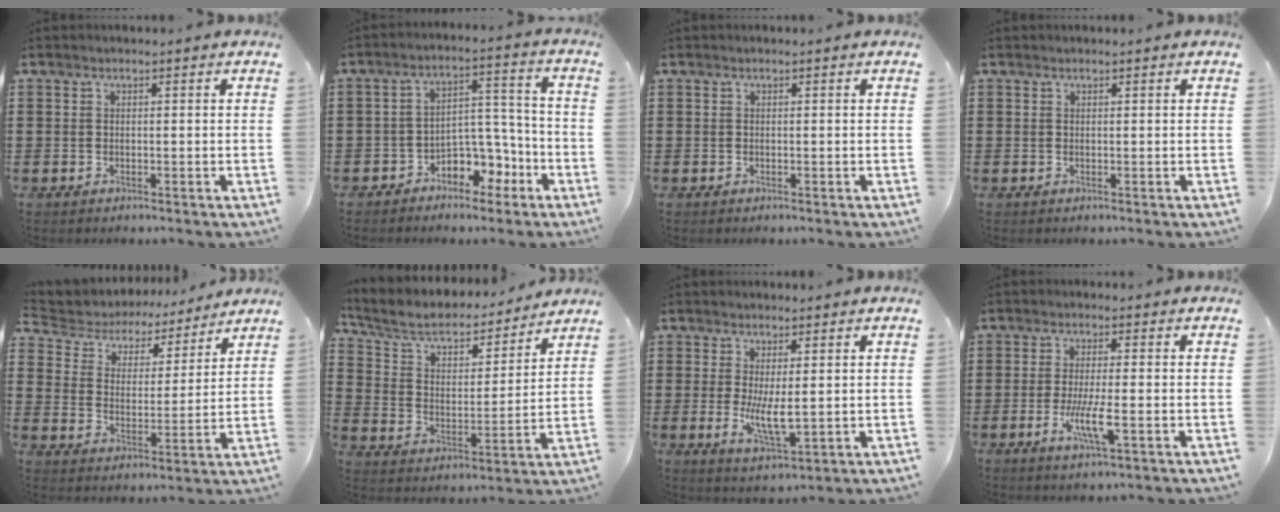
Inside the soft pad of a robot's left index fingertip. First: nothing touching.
{"total": 6.2, "force": [-3.8, 4.0, 2.6], "torque": [-0.049, 0.021, -0.071]}
{"total": 0.0}
{"total": 0.0}
{"total": 4.8, "force": [4.6, 1.3, 0.7], "torque": [-0.042, -0.035, 0.072]}
{"total": 5.8, "force": [4.7, 2.3, 2.6], "torque": [-0.074, -0.030, 0.074]}
{"total": 5.9, "force": [0.3, 2.0, 5.5], "torque": [-0.100, -0.006, 0.005]}
{"total": 5.6, "force": [-1.7, 0.7, 5.3], "torque": [-0.108, -0.013, -0.034]}